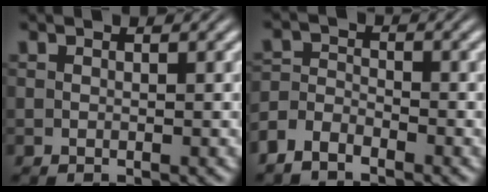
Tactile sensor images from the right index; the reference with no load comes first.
{"total": 3.0, "force": [-2.4, 1.5, 0.9], "torque": [-0.011, -0.015, -0.040]}